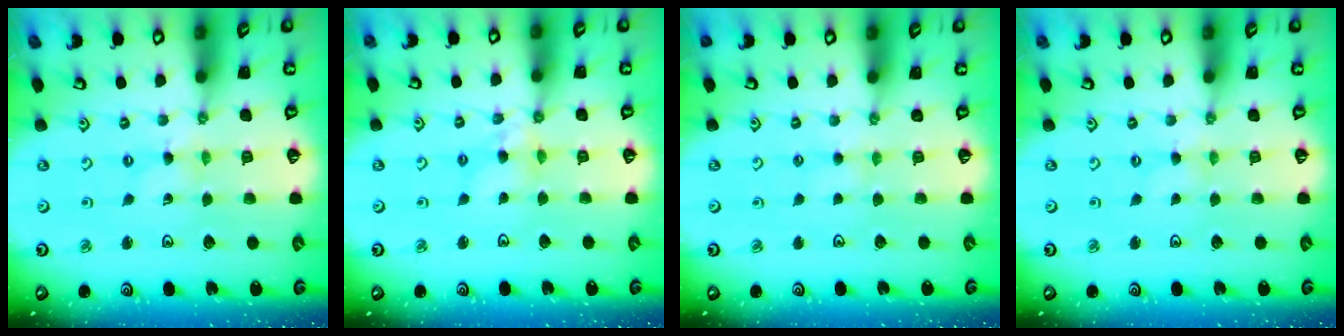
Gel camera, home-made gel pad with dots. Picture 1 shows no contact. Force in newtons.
{"total": 5.7, "press": 5.7, "slide": 0.5}
{"total": 2.6, "press": 2.6, "slide": 0.5}
{"total": 0.0}